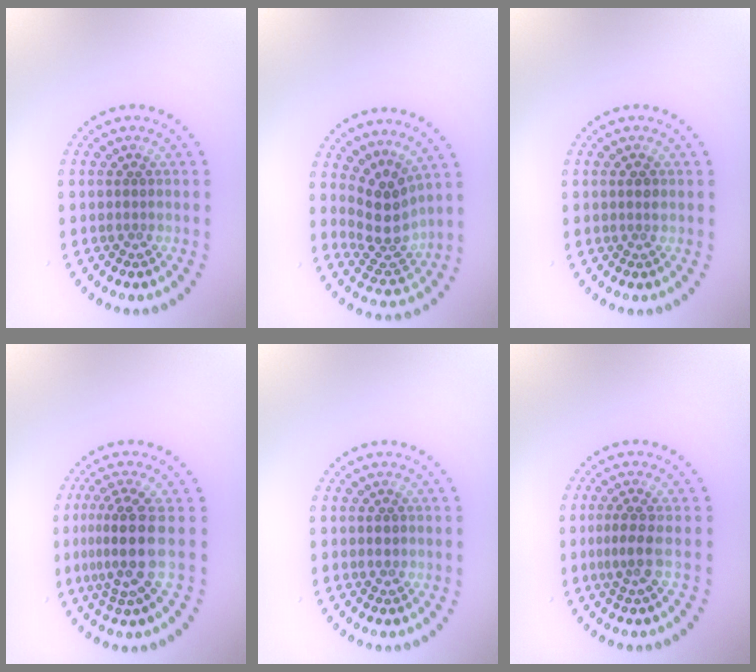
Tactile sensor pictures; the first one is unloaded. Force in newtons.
{"total": 3.6, "press": 2.9, "slide": 2.1}
{"total": 0.7, "press": 0.7, "slide": 0.2}
{"total": 4.2, "press": 3.1, "slide": 2.8}
{"total": 0.9, "press": 0.9, "slide": 0.1}
{"total": 2.1, "press": 1.5, "slide": 1.5}